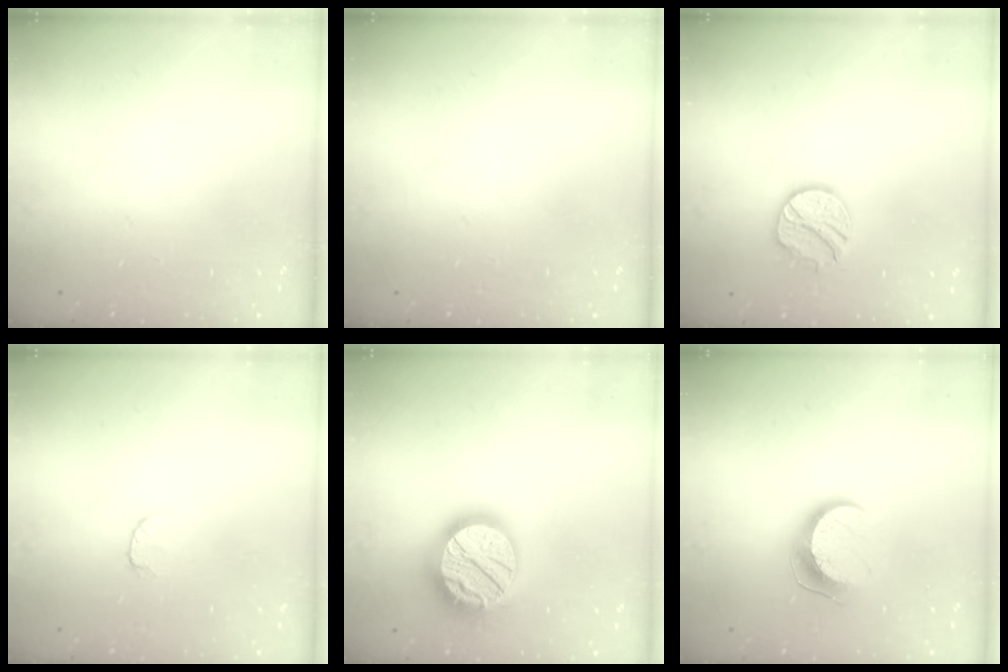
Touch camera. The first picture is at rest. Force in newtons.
{"total": 0.0}
{"total": 9.8, "press": 9.8, "slide": 0.6}
{"total": 5.0, "press": 5.0, "slide": 0.5}
{"total": 20.2, "press": 20.2, "slide": 1.5}
{"total": 9.7, "press": 9.7, "slide": 0.7}